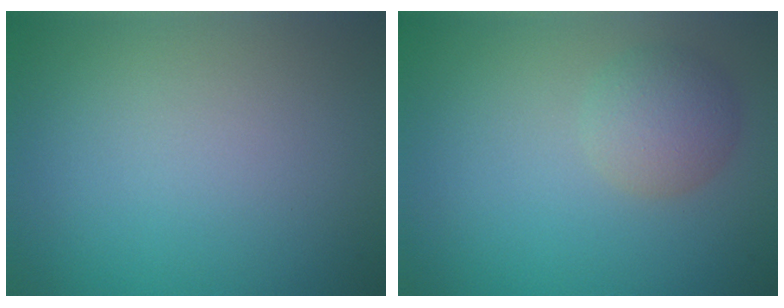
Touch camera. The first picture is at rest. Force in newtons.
{"total": 2.7, "press": 2.7, "slide": 0.2}